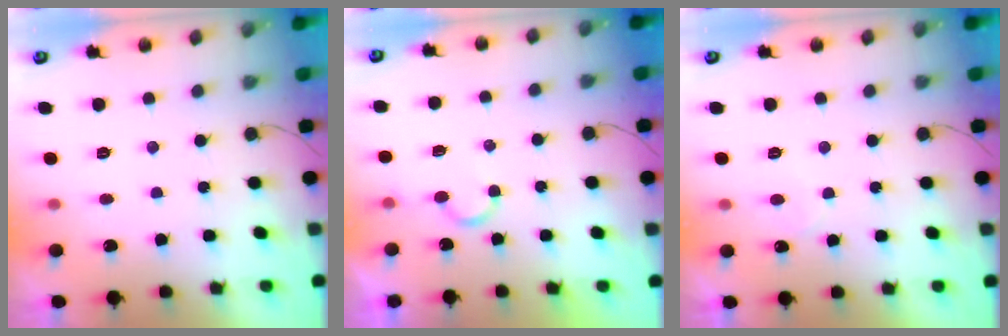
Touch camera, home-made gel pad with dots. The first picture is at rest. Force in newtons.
{"total": 5.4, "press": 5.3, "slide": 0.6}
{"total": 6.4, "press": 6.3, "slide": 0.5}